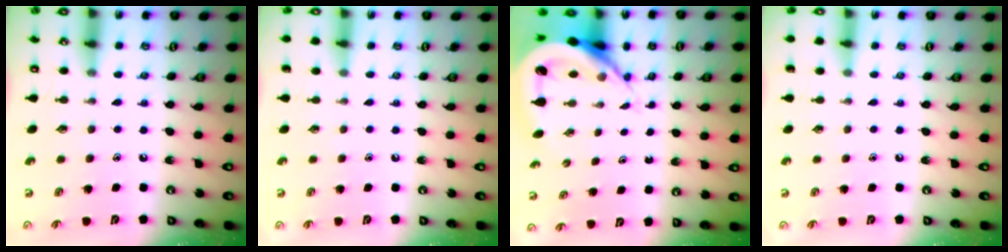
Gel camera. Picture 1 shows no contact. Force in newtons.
{"total": 0.0}
{"total": 7.8, "press": 7.7, "slide": 1.1}
{"total": 0.0}